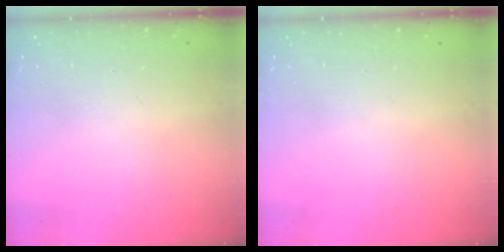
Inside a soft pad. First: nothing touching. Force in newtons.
{"total": 0.0}